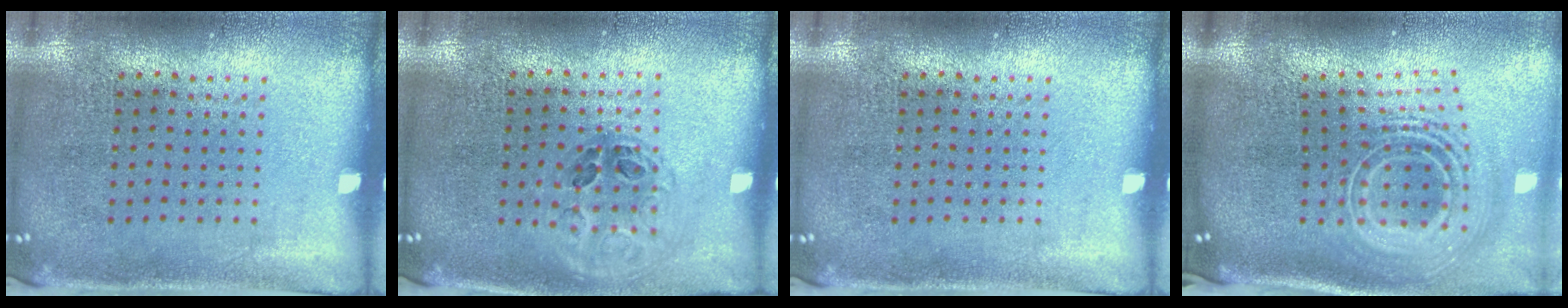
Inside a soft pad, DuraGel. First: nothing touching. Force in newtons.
{"total": 1.1, "press": 1.0, "slide": 0.4}
{"total": 0.0}
{"total": 2.9, "press": 1.9, "slide": 2.1}